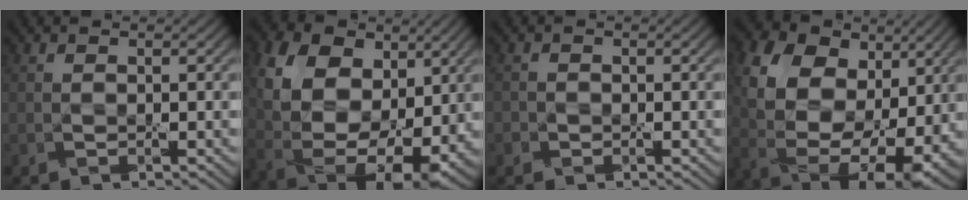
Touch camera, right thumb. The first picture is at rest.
{"total": 15.6, "force": [2.8, 10.9, 10.9], "torque": [-0.242, -0.010, 0.062]}
{"total": 1.0, "force": [-0.5, 0.9, 0.0], "torque": [0.004, -0.003, -0.013]}
{"total": 15.6, "force": [3.5, 10.8, 10.7], "torque": [-0.240, 0.003, 0.077]}